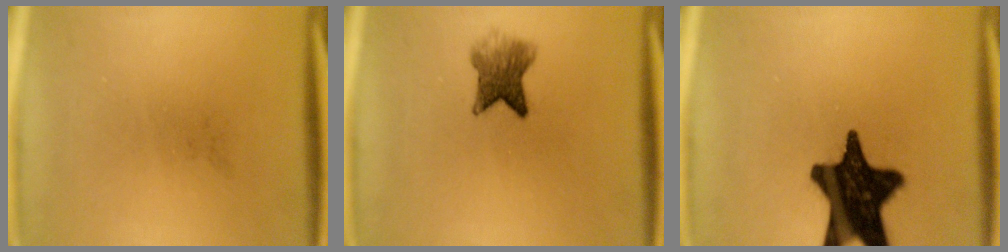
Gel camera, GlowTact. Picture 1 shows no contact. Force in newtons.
{"total": 4.8}
{"total": 18.1}